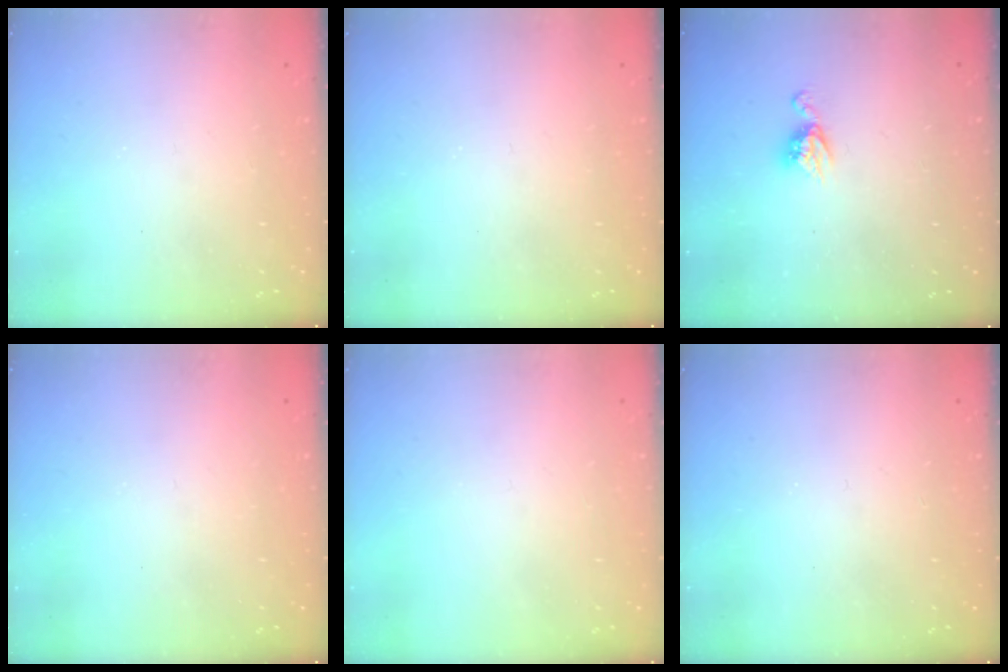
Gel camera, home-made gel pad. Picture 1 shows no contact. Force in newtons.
{"total": 0.0}
{"total": 5.6, "press": 5.6, "slide": 0.6}
{"total": 0.0}
{"total": 0.0}
{"total": 0.0}